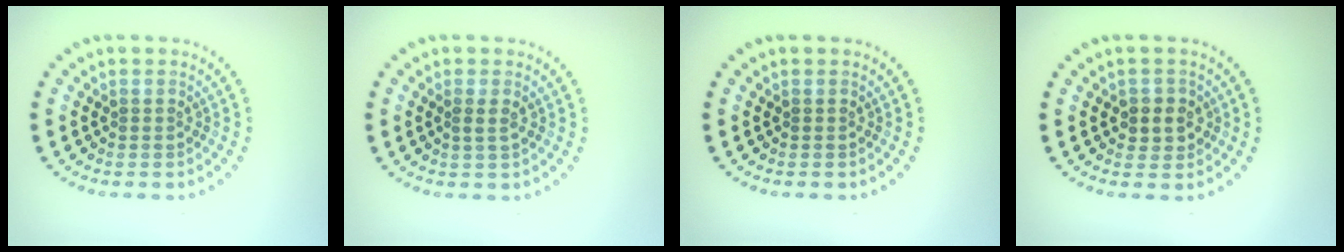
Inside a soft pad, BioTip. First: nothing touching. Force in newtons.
{"total": 0.6, "press": 0.5, "slide": 0.3}
{"total": 0.0}
{"total": 2.3, "press": 2.2, "slide": 0.7}